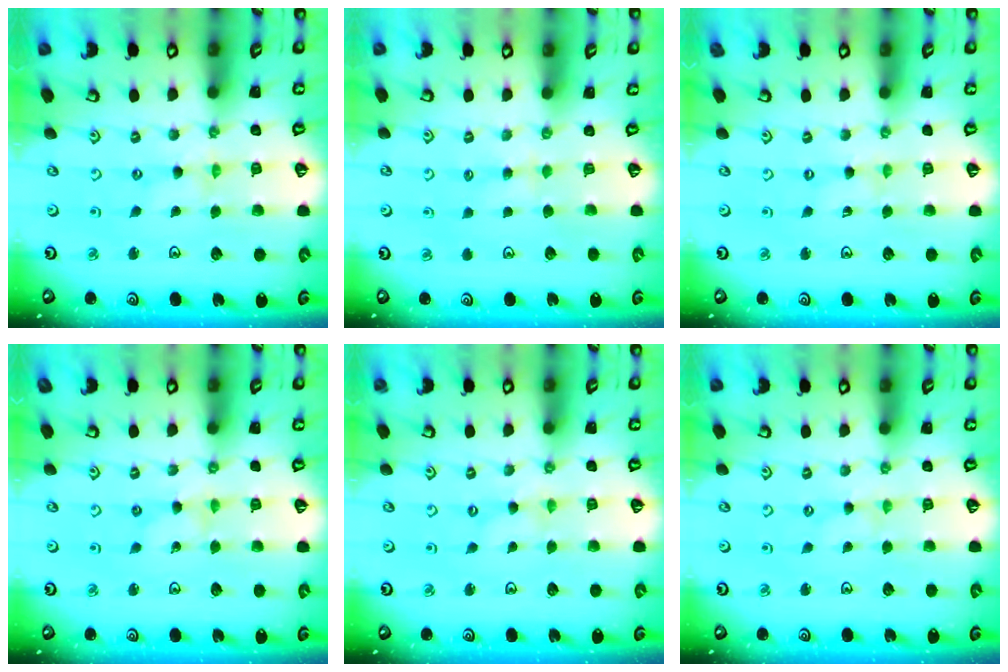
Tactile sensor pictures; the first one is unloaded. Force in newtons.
{"total": 2.8, "press": 2.7, "slide": 0.5}
{"total": 0.0}
{"total": 0.0}
{"total": 0.0}
{"total": 0.0}